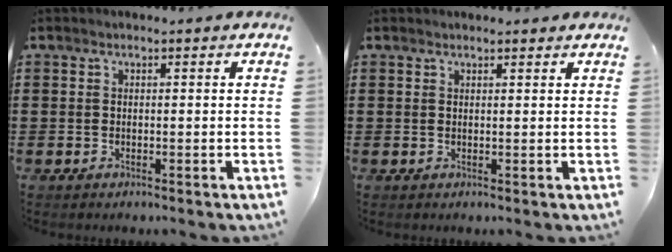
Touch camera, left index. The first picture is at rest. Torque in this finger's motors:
{"motor_torque": [1.22, -0.92, 0.53, 0.04]}